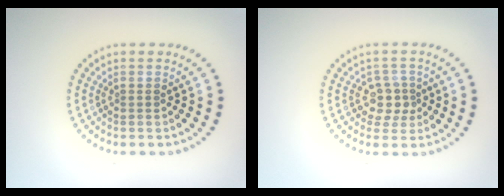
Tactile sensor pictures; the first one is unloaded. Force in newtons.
{"total": 2.5, "press": 2.2, "slide": 1.1}